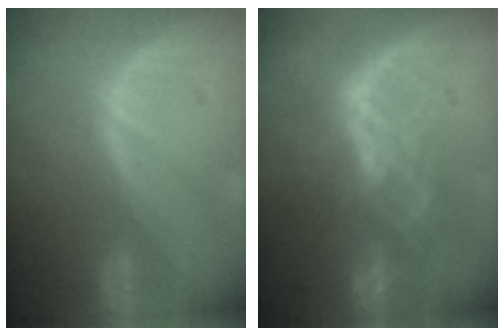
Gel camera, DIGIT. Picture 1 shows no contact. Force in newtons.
{"total": 8.9, "press": 7.6, "slide": 4.7}